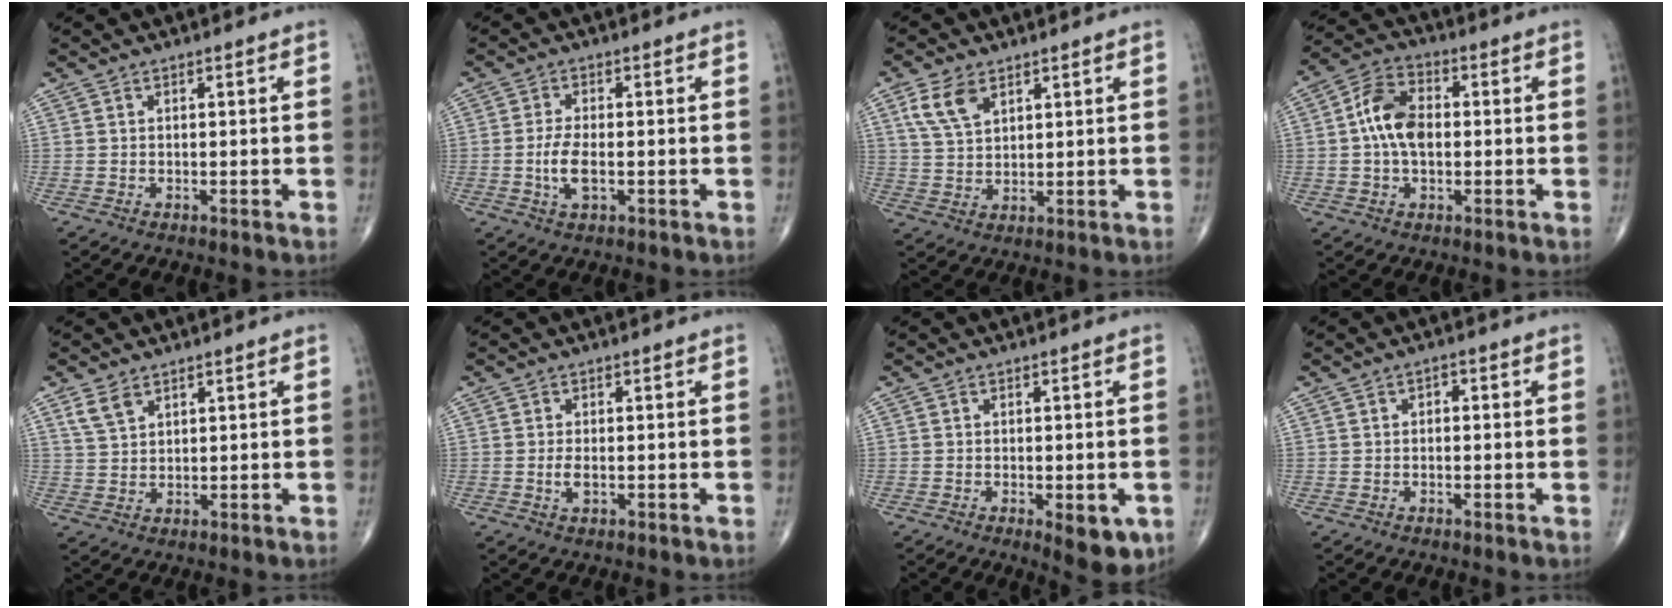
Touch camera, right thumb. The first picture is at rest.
{"total": 4.8, "force": [-1.0, 1.9, 4.3], "torque": [-0.092, -0.001, -0.019]}
{"total": 6.7, "force": [3.5, 3.7, 4.4], "torque": [-0.081, -0.009, 0.075]}
{"total": 9.3, "force": [0.2, 5.7, 7.3], "torque": [-0.131, 0.020, -0.005]}
{"total": 3.7, "force": [2.5, 2.0, 1.9], "torque": [-0.035, -0.007, 0.058]}
{"total": 2.0, "force": [-0.3, 0.8, 1.8], "torque": [-0.039, -0.004, -0.006]}
{"total": 6.6, "force": [-2.3, 2.6, 5.6], "torque": [-0.057, -0.009, -0.023]}
{"total": 1.2, "force": [0.1, 0.9, 0.8], "torque": [-0.004, 0.004, -0.005]}